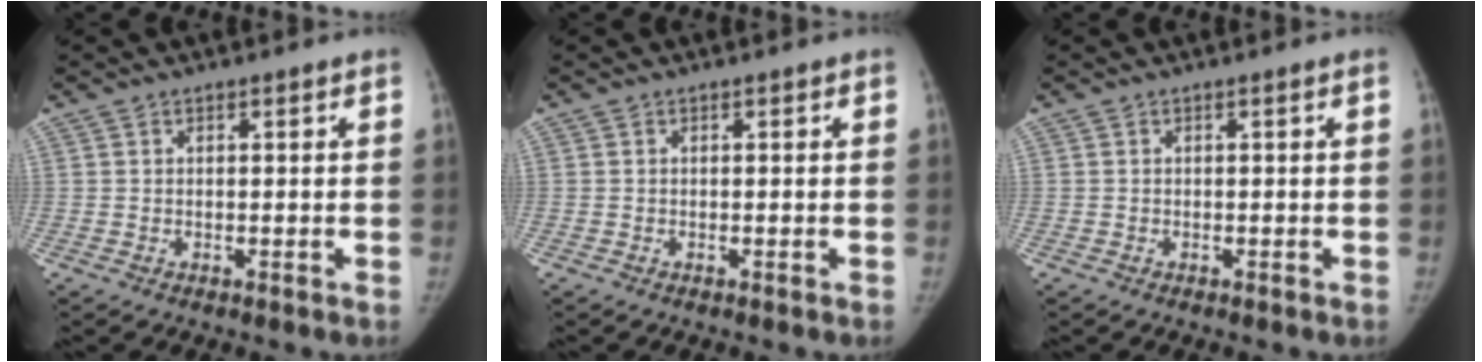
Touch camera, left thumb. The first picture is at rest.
{"total": 0.0}
{"total": 0.0}